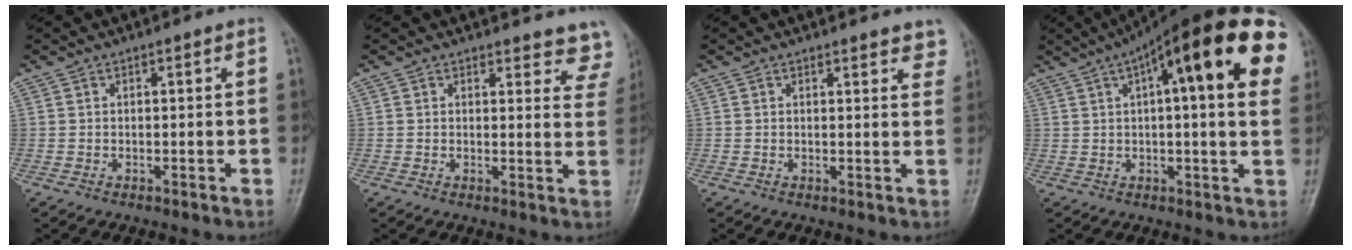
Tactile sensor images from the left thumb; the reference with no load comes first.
{"total": 8.1, "force": [7.6, 2.8, 0.4], "torque": [0.051, -0.043, 0.051]}
{"total": 3.9, "force": [3.2, 1.4, 1.5], "torque": [0.009, -0.015, 0.029]}
{"total": 24.4, "force": [8.5, 6.9, 21.9], "torque": [-0.297, 0.033, 0.113]}